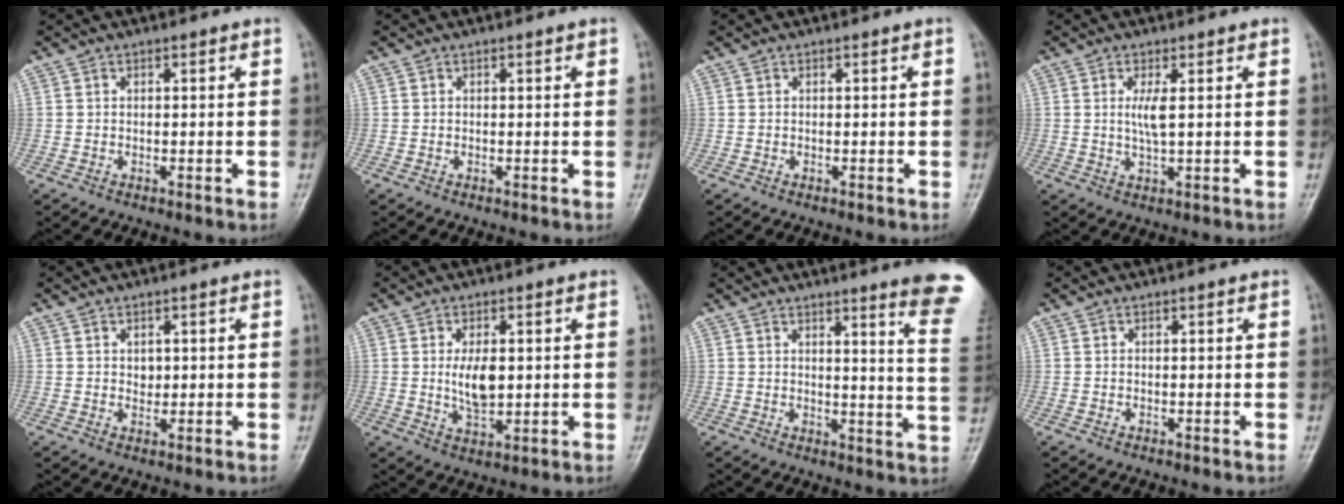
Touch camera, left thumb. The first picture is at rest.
{"total": 0.6, "force": [0.3, 0.1, 0.5], "torque": [-0.006, 0.000, 0.002]}
{"total": 0.0}
{"total": 3.4, "force": [0.8, 0.6, 3.2], "torque": [-0.068, -0.010, 0.019]}
{"total": 1.7, "force": [0.5, 1.3, 1.0], "torque": [-0.006, -0.003, 0.010]}
{"total": 6.3, "force": [0.7, 3.3, 5.4], "torque": [-0.087, -0.011, 0.015]}
{"total": 13.3, "force": [9.9, 0.1, 8.9], "torque": [-0.090, -0.079, 0.102]}
{"total": 0.0}